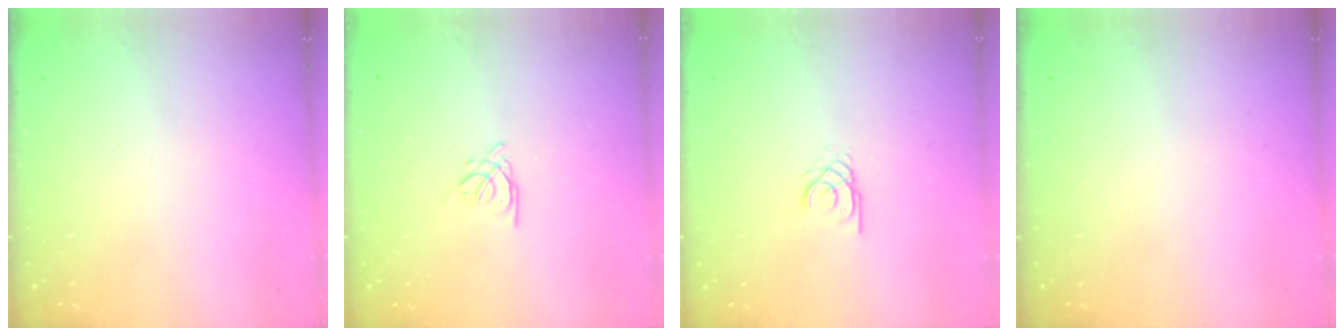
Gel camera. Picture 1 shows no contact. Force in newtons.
{"total": 1.9, "press": 1.9, "slide": 0.4}
{"total": 2.0, "press": 2.0, "slide": 0.2}
{"total": 0.0}